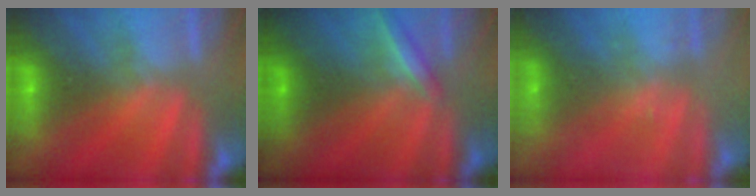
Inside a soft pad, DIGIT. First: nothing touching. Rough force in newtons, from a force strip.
{"total": 1.9}
{"total": 2.2}